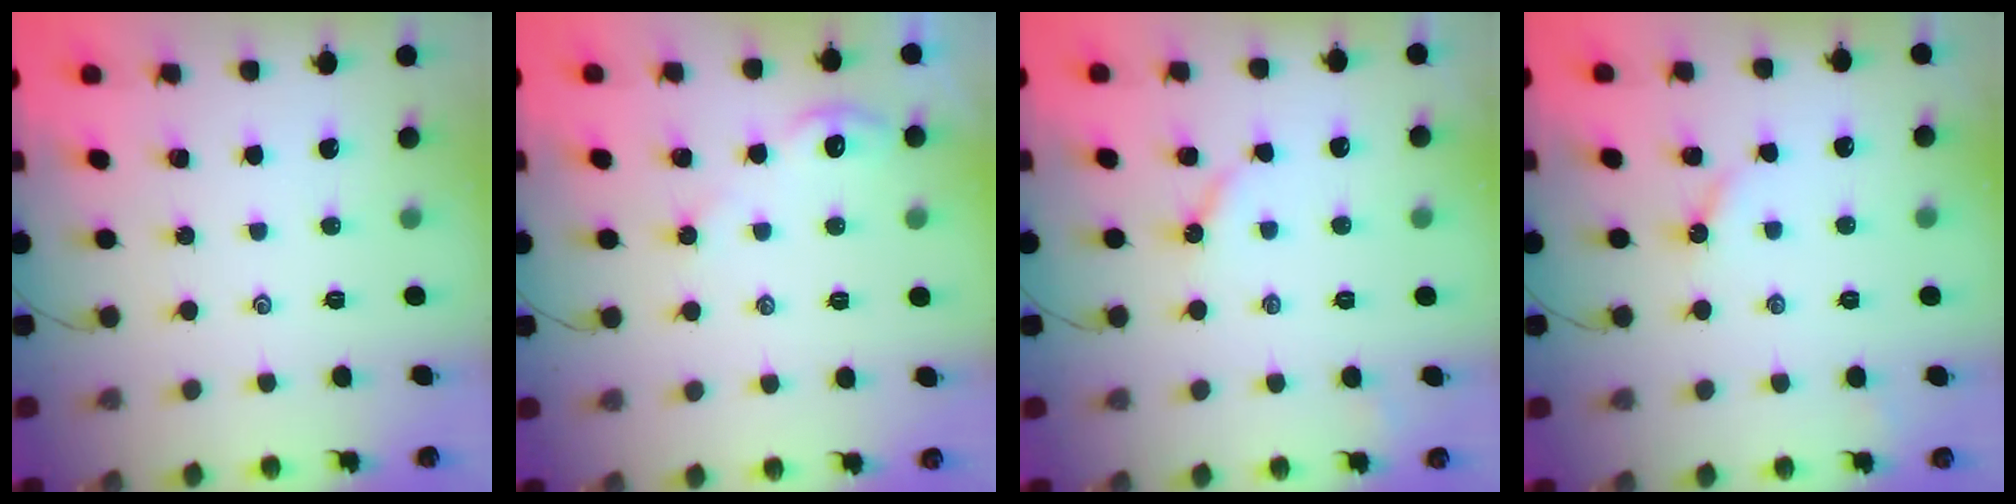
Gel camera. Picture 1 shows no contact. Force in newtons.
{"total": 3.1, "press": 3.0, "slide": 0.4}
{"total": 3.3, "press": 3.3, "slide": 0.5}
{"total": 2.6, "press": 2.6, "slide": 0.3}